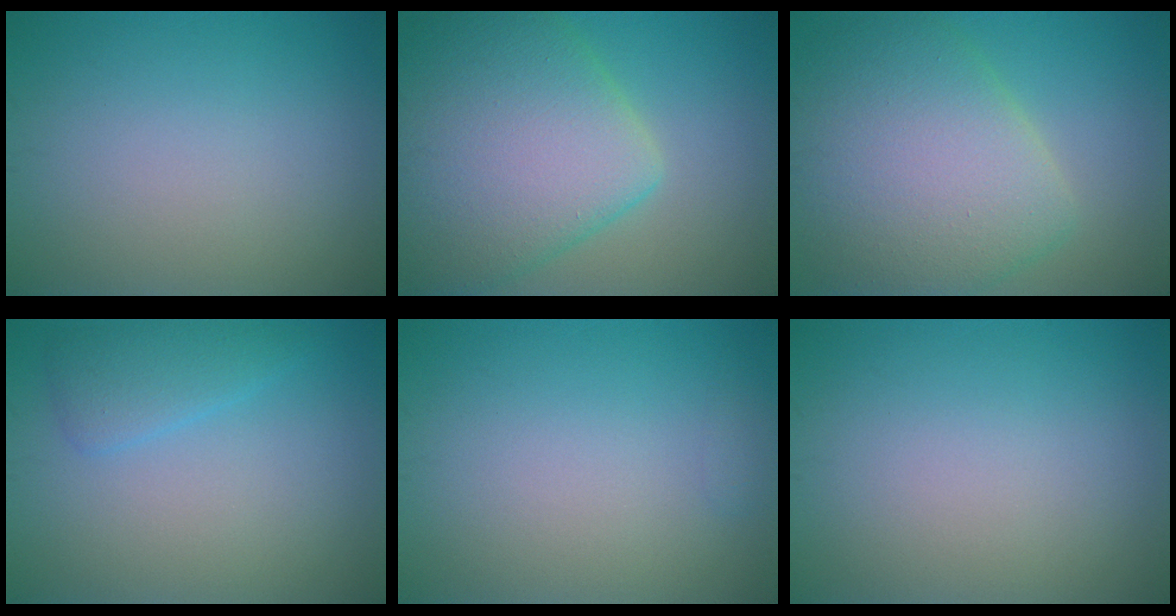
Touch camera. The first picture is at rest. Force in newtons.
{"total": 10.8, "press": 10.8, "slide": 0.6}
{"total": 9.8, "press": 9.8, "slide": 0.4}
{"total": 2.4, "press": 2.4, "slide": 0.2}
{"total": 0.6, "press": 0.6, "slide": 0.1}
{"total": 0.0}